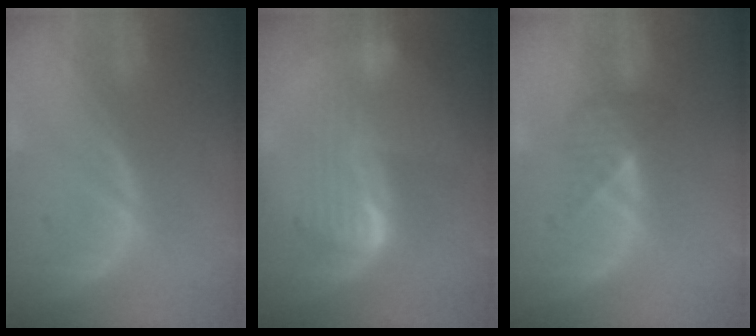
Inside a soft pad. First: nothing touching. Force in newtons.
{"total": 6.8, "press": 6.8, "slide": 0.2}
{"total": 3.3, "press": 3.2, "slide": 1.0}